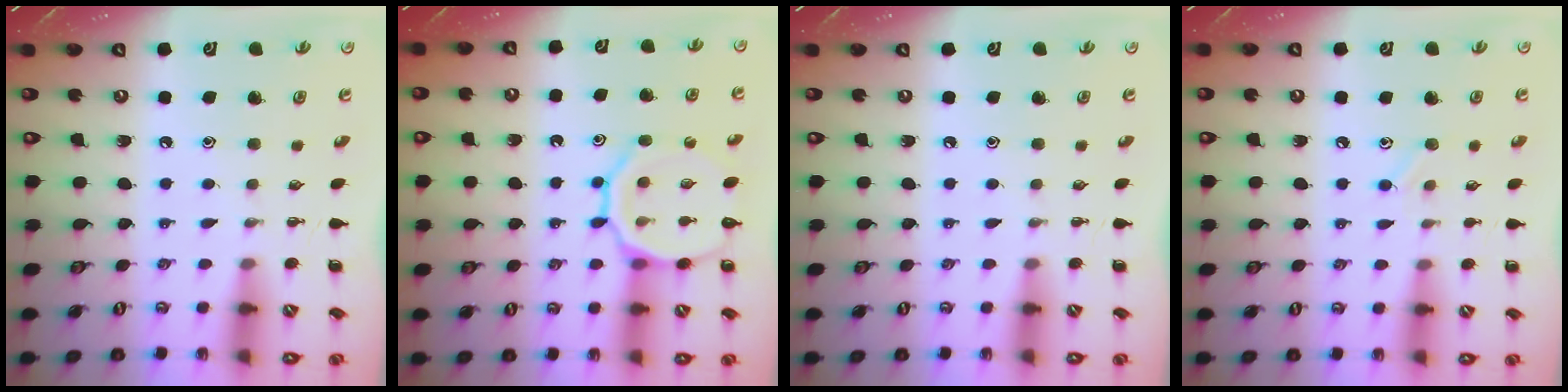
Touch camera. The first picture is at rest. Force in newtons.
{"total": 14.6, "press": 14.4, "slide": 2.1}
{"total": 0.0}
{"total": 7.0, "press": 6.7, "slide": 2.0}